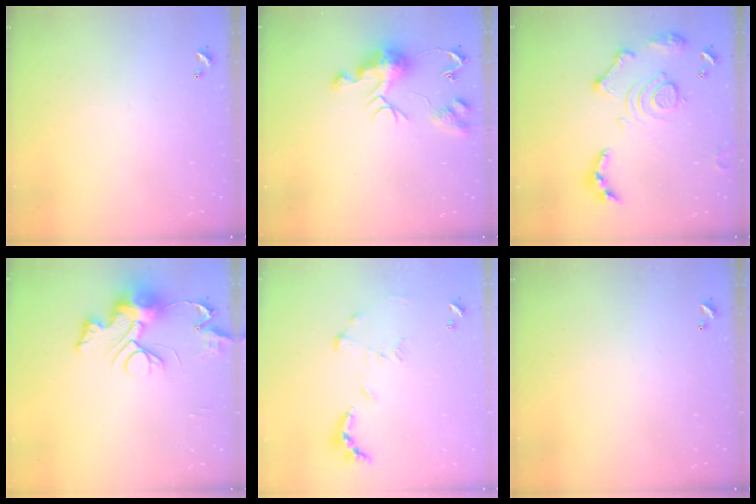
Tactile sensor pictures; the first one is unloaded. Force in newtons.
{"total": 10.6, "press": 10.6, "slide": 0.9}
{"total": 16.1, "press": 16.0, "slide": 1.8}
{"total": 13.0, "press": 13.0, "slide": 0.8}
{"total": 1.1, "press": 1.0, "slide": 0.4}
{"total": 0.0}